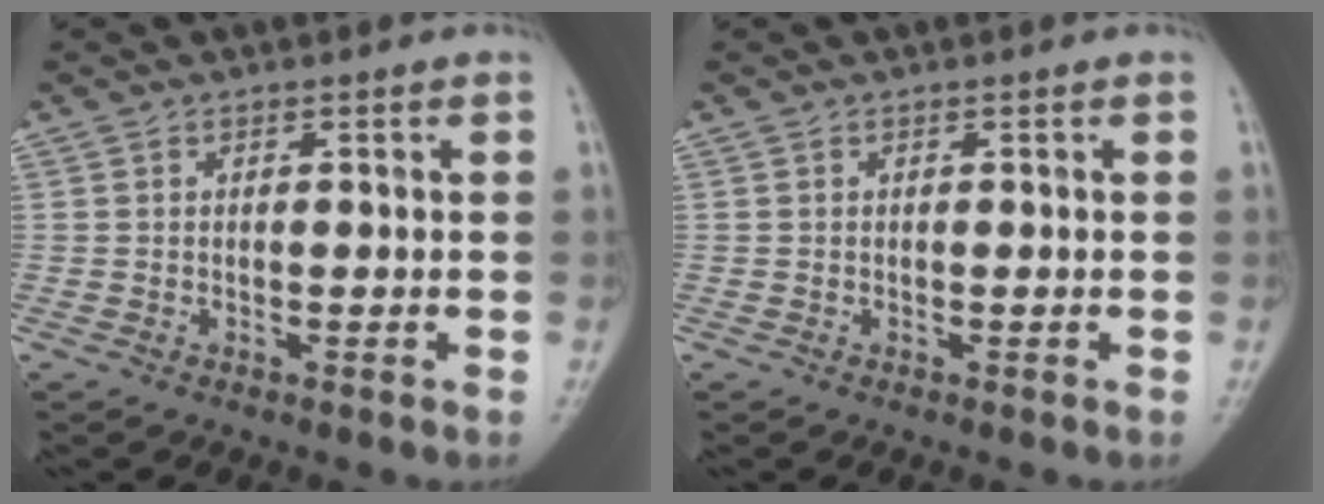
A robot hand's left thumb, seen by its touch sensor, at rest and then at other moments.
{"total": 0.0}